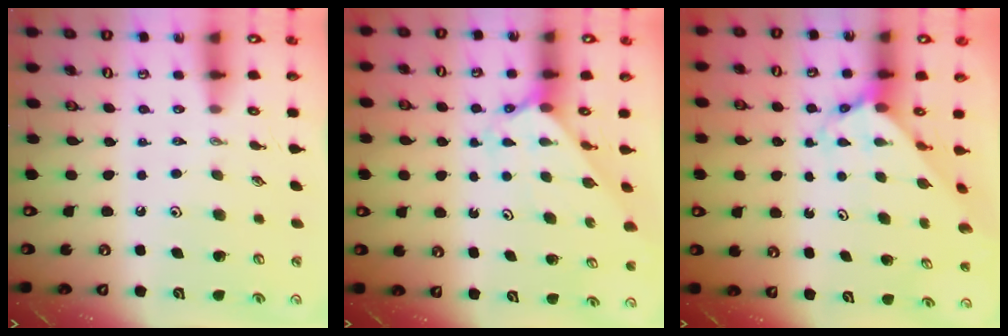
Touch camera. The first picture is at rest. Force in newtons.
{"total": 1.9, "press": 1.9, "slide": 0.1}
{"total": 3.5, "press": 3.5, "slide": 0.3}